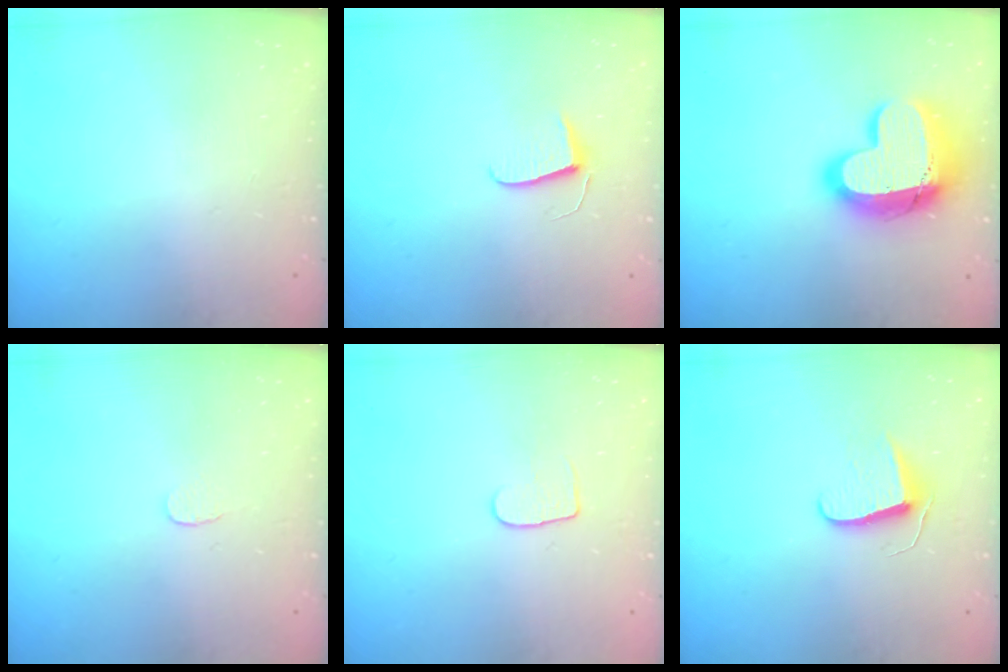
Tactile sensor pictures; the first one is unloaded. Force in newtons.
{"total": 5.9, "press": 5.8, "slide": 0.6}
{"total": 23.1, "press": 23.0, "slide": 1.7}
{"total": 3.0, "press": 3.0, "slide": 0.2}
{"total": 4.3, "press": 4.3, "slide": 0.5}
{"total": 7.5, "press": 7.4, "slide": 0.6}